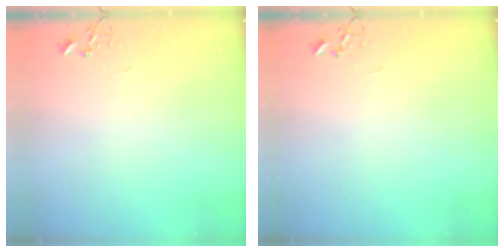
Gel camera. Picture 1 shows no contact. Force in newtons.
{"total": 0.0}